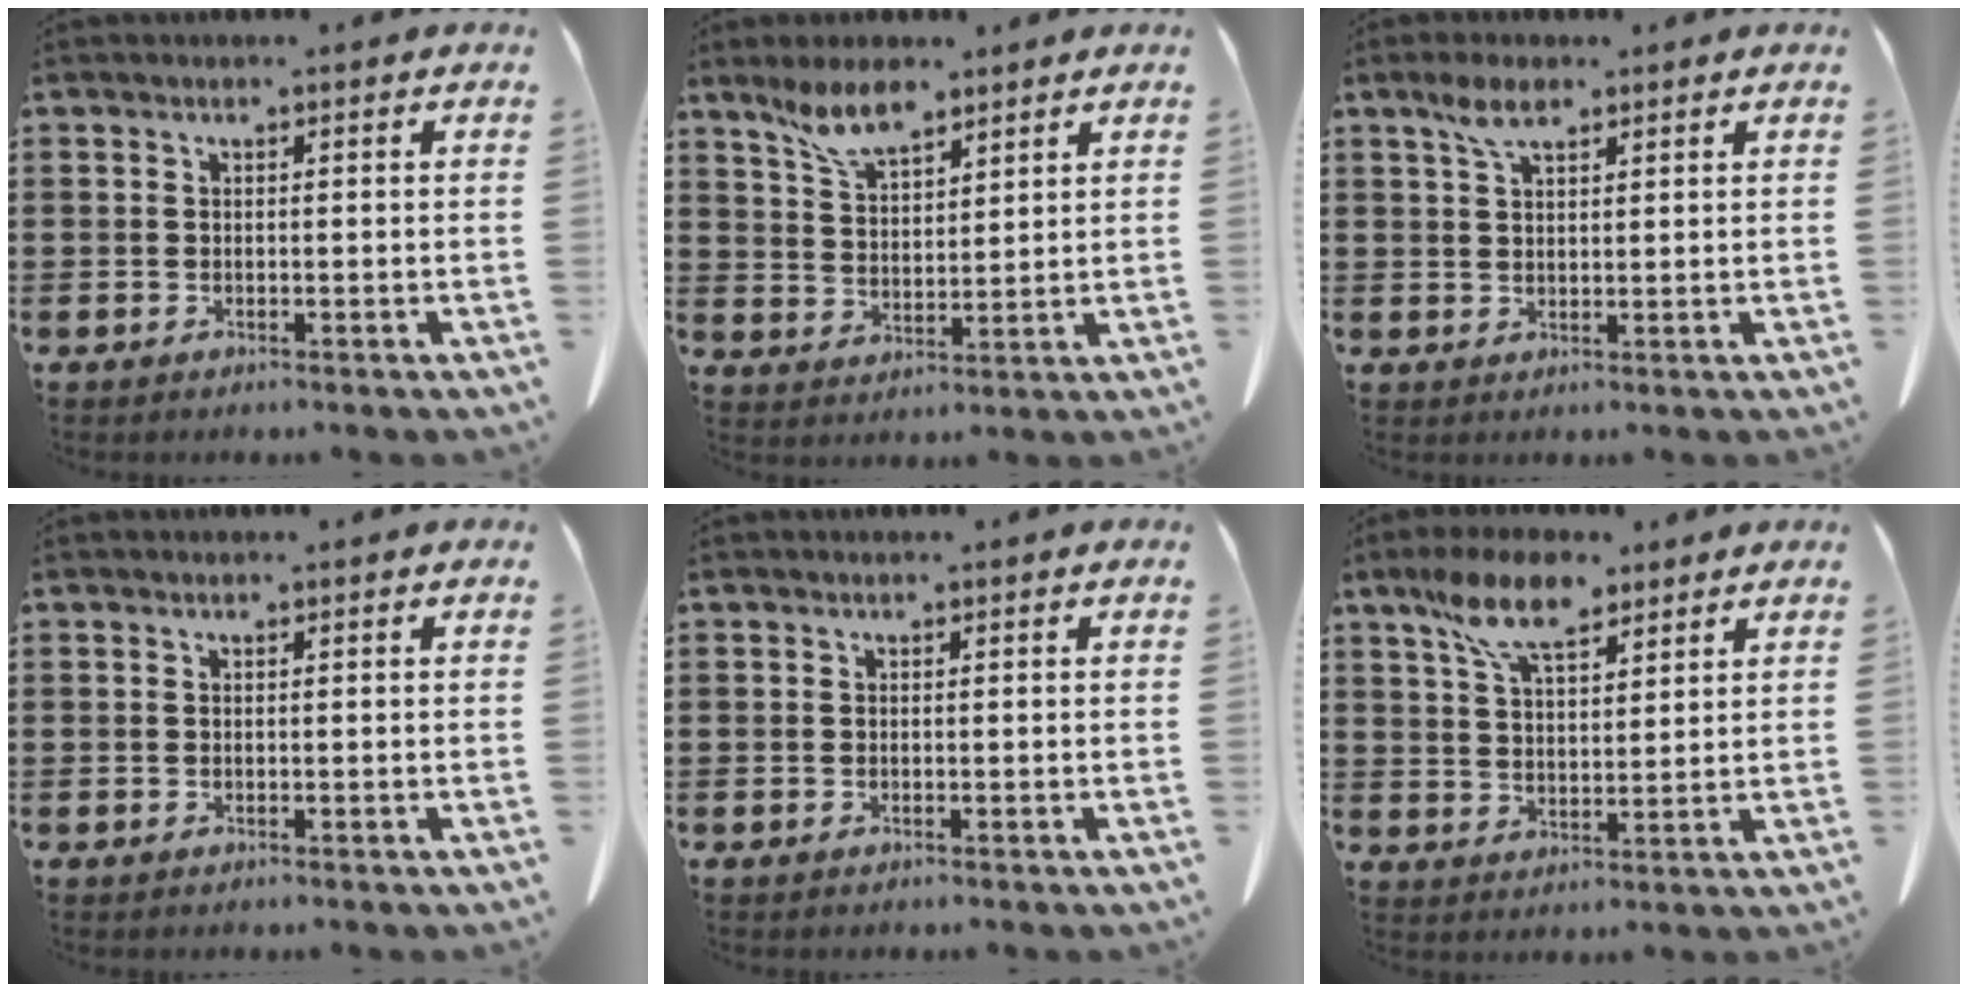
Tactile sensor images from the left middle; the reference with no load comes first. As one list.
[{"total": 7.1, "force": [5.4, 2.6, 3.8], "torque": [-0.091, -0.006, 0.102]}, {"total": 4.1, "force": [2.7, 1.6, 2.7], "torque": [-0.062, 0.003, 0.049]}, {"total": 0.0}, {"total": 0.0}, {"total": 9.0, "force": [6.4, 3.6, 5.3], "torque": [-0.114, -0.005, 0.118]}]